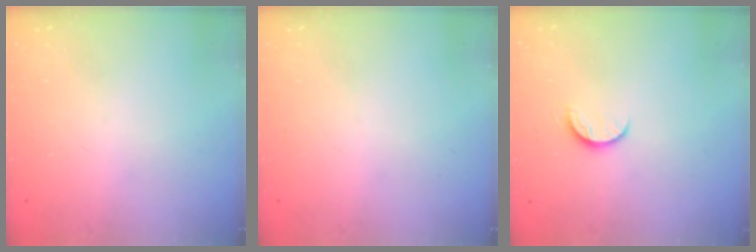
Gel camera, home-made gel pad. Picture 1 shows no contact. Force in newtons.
{"total": 0.0}
{"total": 6.2, "press": 6.2, "slide": 0.6}